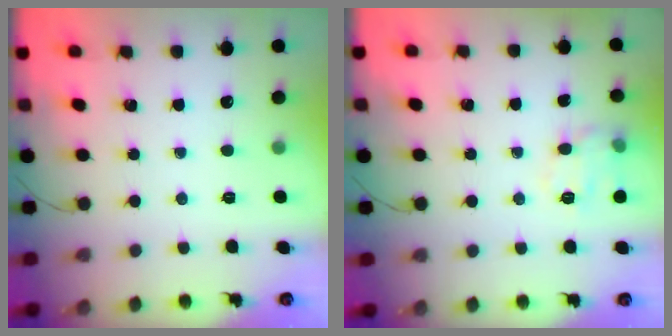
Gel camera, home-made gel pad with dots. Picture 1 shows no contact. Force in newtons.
{"total": 9.9, "press": 9.8, "slide": 0.6}